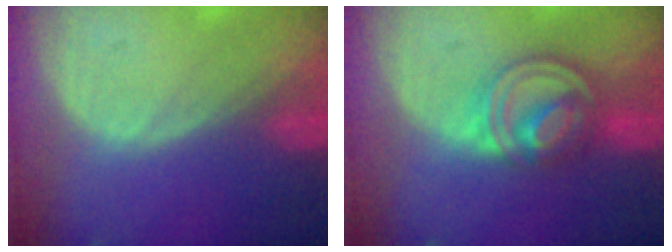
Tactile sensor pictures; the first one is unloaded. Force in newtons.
{"total": 8.1, "press": 6.9, "slide": 4.2}